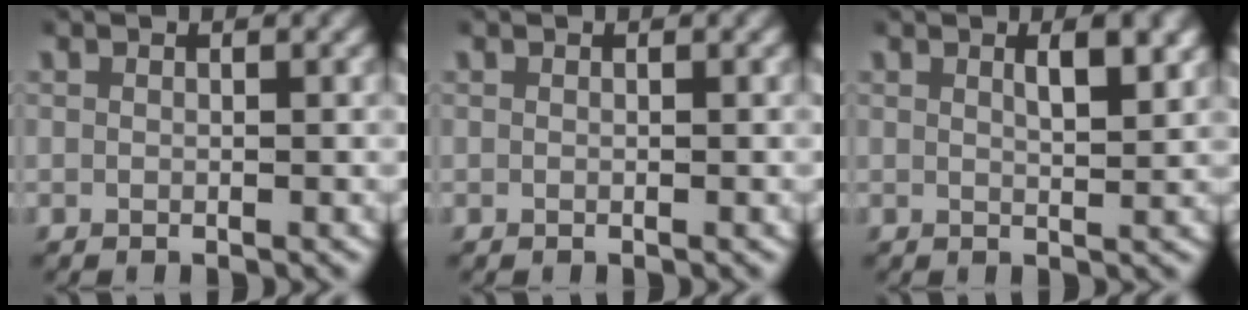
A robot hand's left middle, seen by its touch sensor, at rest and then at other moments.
{"total": 0.0}
{"total": 2.5, "force": [1.2, 0.5, 2.2], "torque": [-0.034, -0.004, 0.022]}